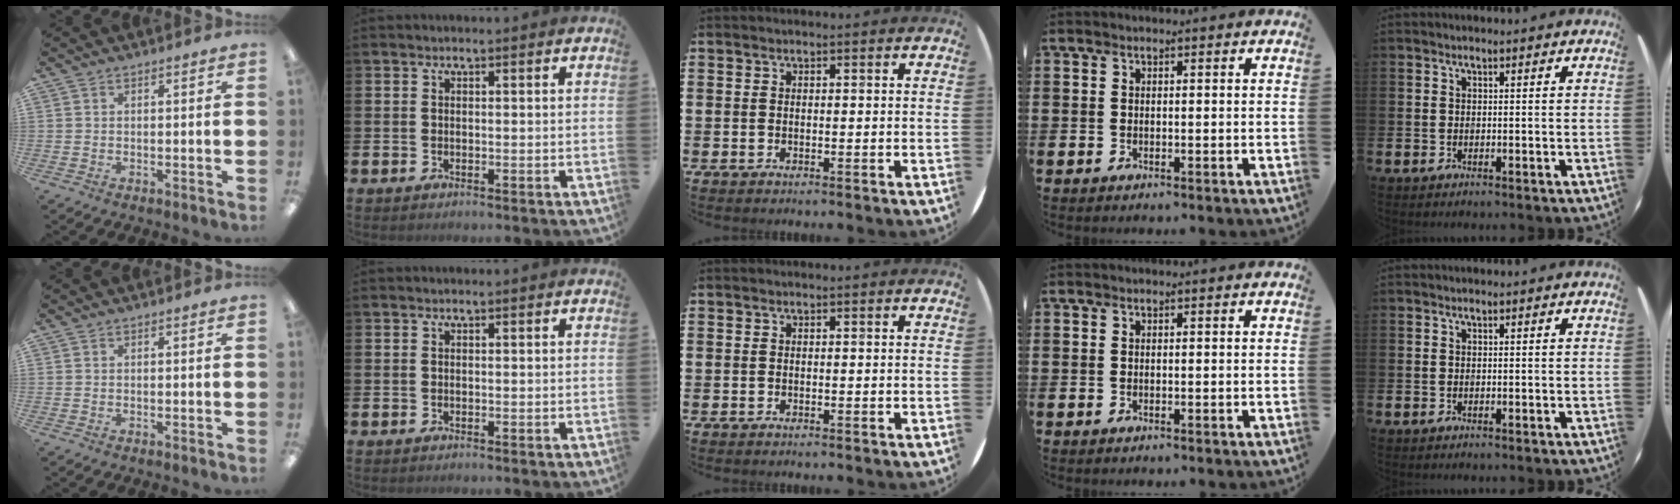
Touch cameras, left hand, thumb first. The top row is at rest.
{}